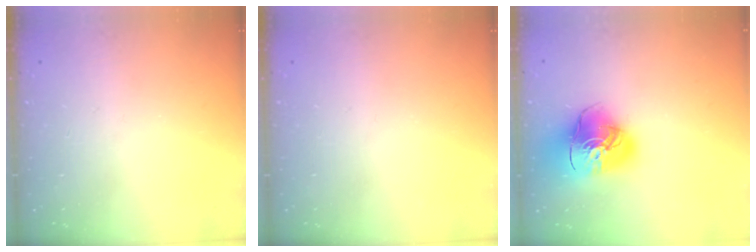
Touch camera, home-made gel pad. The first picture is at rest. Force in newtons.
{"total": 0.0}
{"total": 17.2, "press": 17.1, "slide": 2.0}